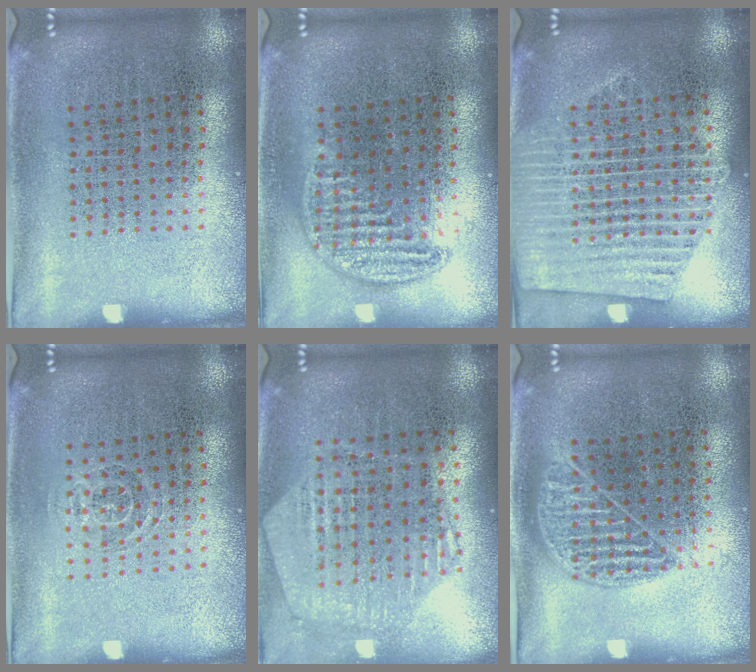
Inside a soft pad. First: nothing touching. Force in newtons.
{"total": 0.8, "press": 0.8, "slide": 0.1}
{"total": 1.8, "press": 1.8, "slide": 0.3}
{"total": 0.8, "press": 0.6, "slide": 0.6}
{"total": 1.1, "press": 1.1, "slide": 0.2}
{"total": 1.0, "press": 0.8, "slide": 0.5}